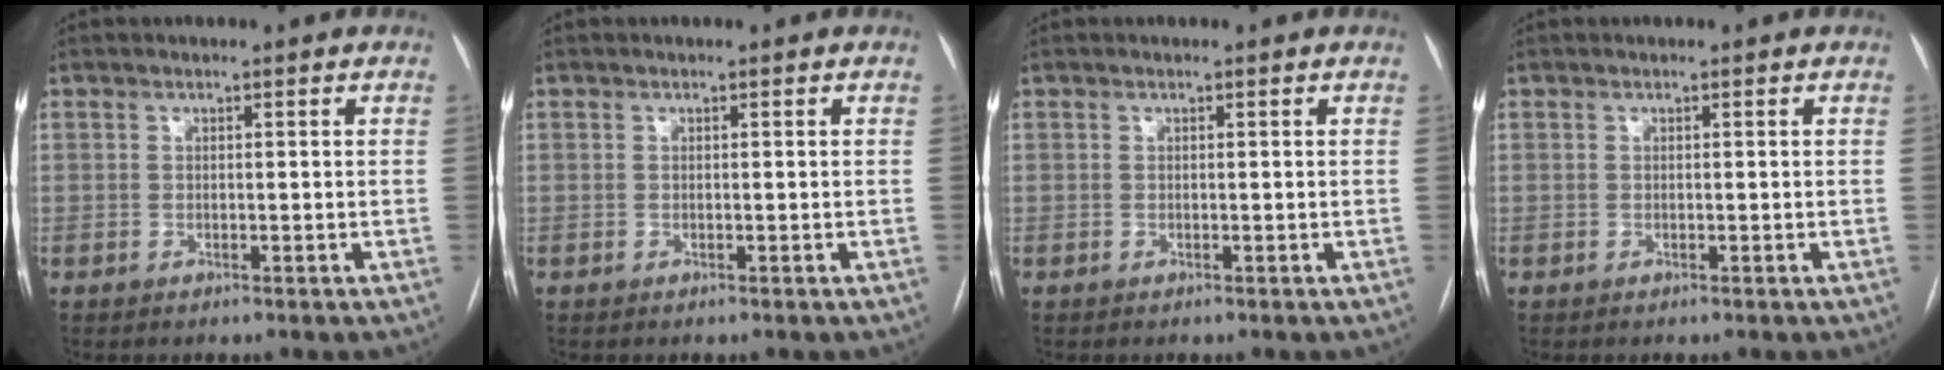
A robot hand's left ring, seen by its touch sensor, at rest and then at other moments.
{"total": 0.0}
{"total": 0.0}
{"total": 0.0}